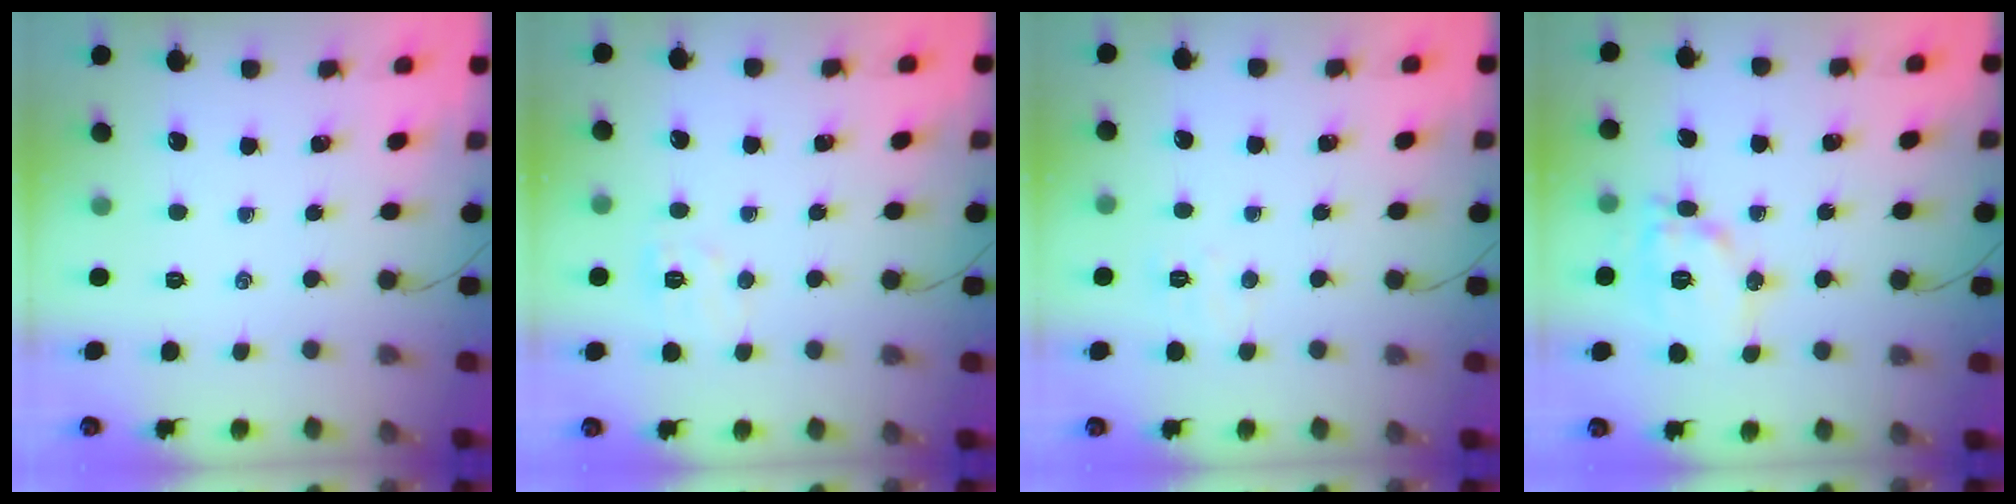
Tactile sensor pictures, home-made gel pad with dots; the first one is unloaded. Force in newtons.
{"total": 5.4, "press": 5.3, "slide": 1.1}
{"total": 4.6, "press": 4.4, "slide": 1.1}
{"total": 11.7, "press": 11.7, "slide": 0.6}